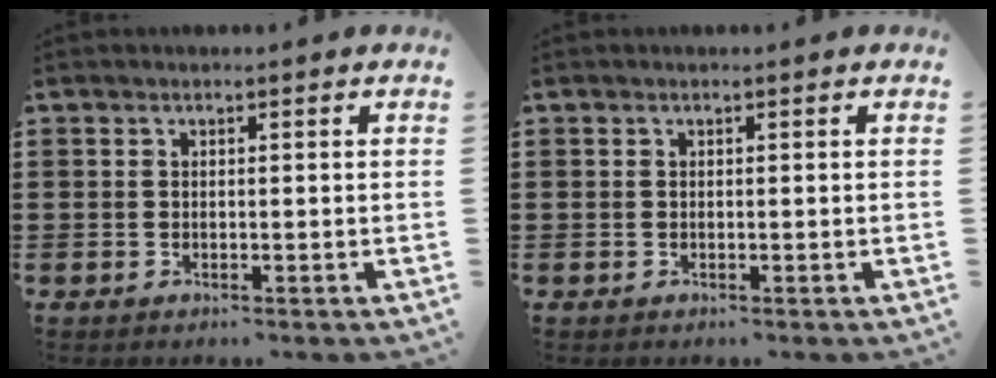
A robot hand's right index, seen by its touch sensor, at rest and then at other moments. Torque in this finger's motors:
{"motor_torque": [0.06, 0.06, 0.00, 0.00]}